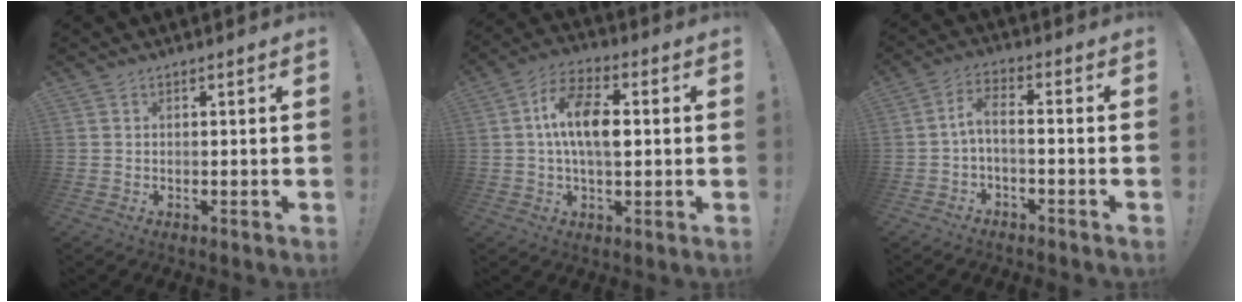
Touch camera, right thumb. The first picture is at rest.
{"total": 12.0, "force": [0.8, 6.2, 10.2], "torque": [-0.174, 0.012, 0.017]}
{"total": 5.0, "force": [-1.5, 1.6, 4.5], "torque": [-0.094, -0.003, -0.033]}